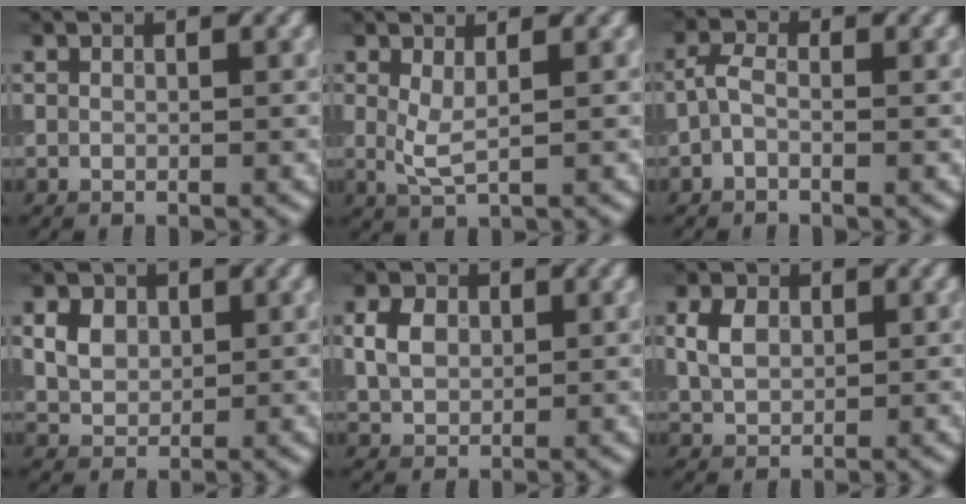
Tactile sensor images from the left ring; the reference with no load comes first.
{"total": 2.5, "force": [0.3, 1.0, 2.2], "torque": [-0.057, 0.007, 0.013]}
{"total": 1.9, "force": [-0.9, 0.8, 1.4], "torque": [-0.032, 0.012, -0.018]}
{"total": 4.3, "force": [1.7, 3.1, 2.5], "torque": [-0.064, 0.014, 0.031]}
{"total": 3.0, "force": [0.5, 2.2, 1.9], "torque": [-0.047, 0.010, 0.016]}
{"total": 2.8, "force": [0.6, 2.0, 1.9], "torque": [-0.047, 0.009, 0.017]}